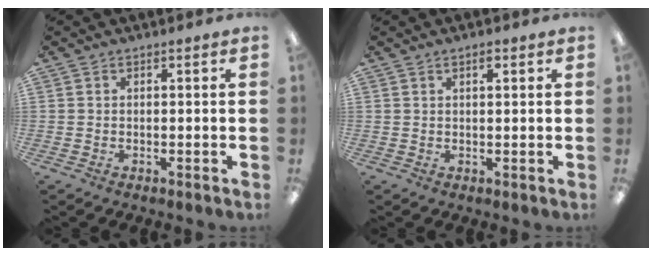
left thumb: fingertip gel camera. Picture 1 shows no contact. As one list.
[{"total": 2.0, "force": [1.1, 0.7, 1.4], "torque": [-0.023, 0.000, 0.018]}]